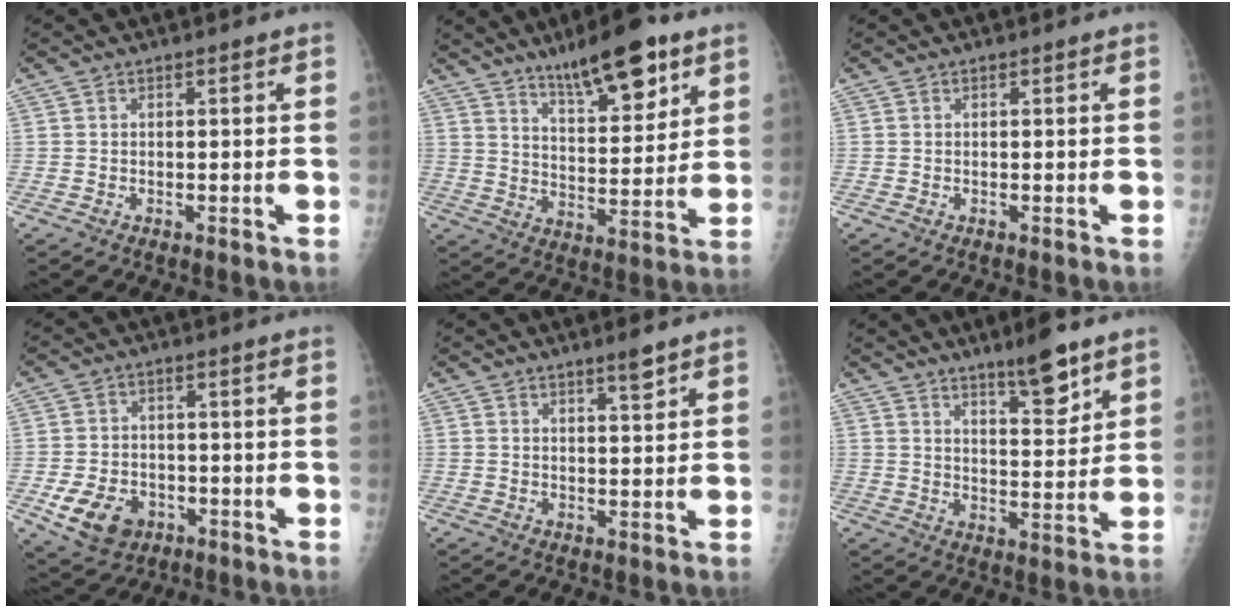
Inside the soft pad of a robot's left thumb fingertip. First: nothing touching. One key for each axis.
{"total": 14.1, "fx": 9.3, "fy": 4.2, "fz": 9.8, "tx": -0.126, "ty": -0.053, "tz": 0.153}
{"total": 0.0}
{"total": 9.2, "fx": -3.5, "fy": 6.9, "fz": 4.9, "tx": -0.077, "ty": 0.015, "tz": -0.049}
{"total": 3.1, "fx": 2.3, "fy": 0.3, "fz": 2.0, "tx": -0.028, "ty": -0.018, "tz": 0.038}
{"total": 8.9, "fx": 6.3, "fy": 2.1, "fz": 6.0, "tx": -0.078, "ty": -0.046, "tz": 0.102}